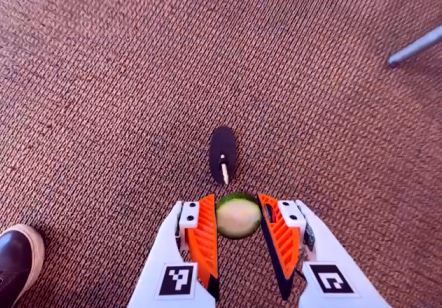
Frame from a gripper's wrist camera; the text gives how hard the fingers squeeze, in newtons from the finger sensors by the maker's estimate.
{"total": 8.4, "left": 8.8, "right": 8.1}